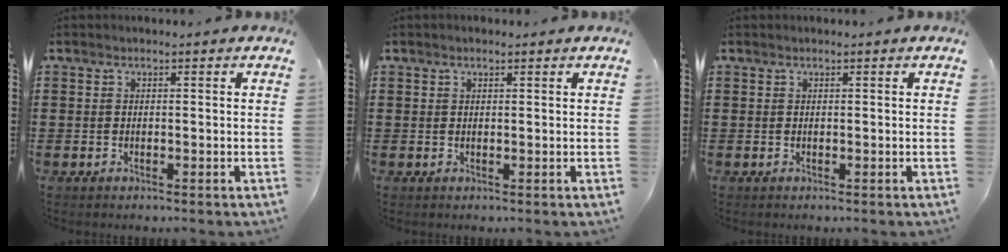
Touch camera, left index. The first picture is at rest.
{"total": 0.6, "force": [0.4, 0.1, 0.5], "torque": [-0.008, 0.002, 0.006]}
{"total": 0.0}